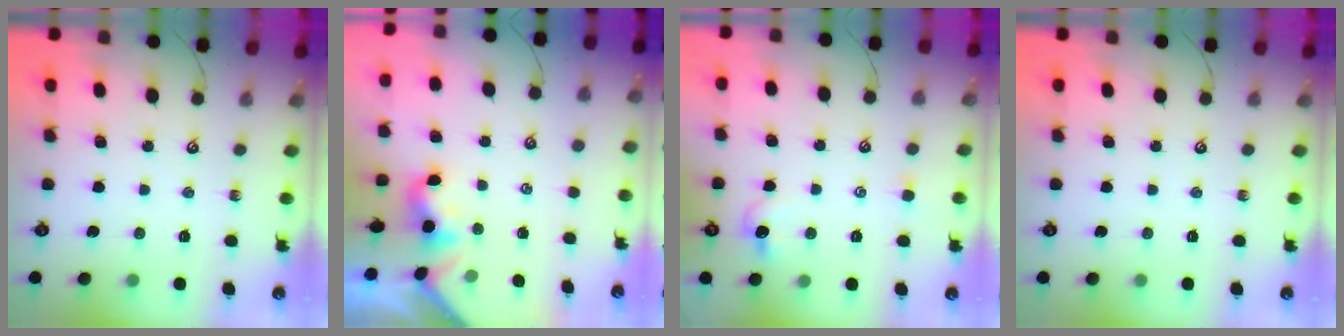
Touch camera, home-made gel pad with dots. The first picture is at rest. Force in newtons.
{"total": 2.0, "press": 1.9, "slide": 0.5}
{"total": 1.5, "press": 1.4, "slide": 0.6}
{"total": 0.0}